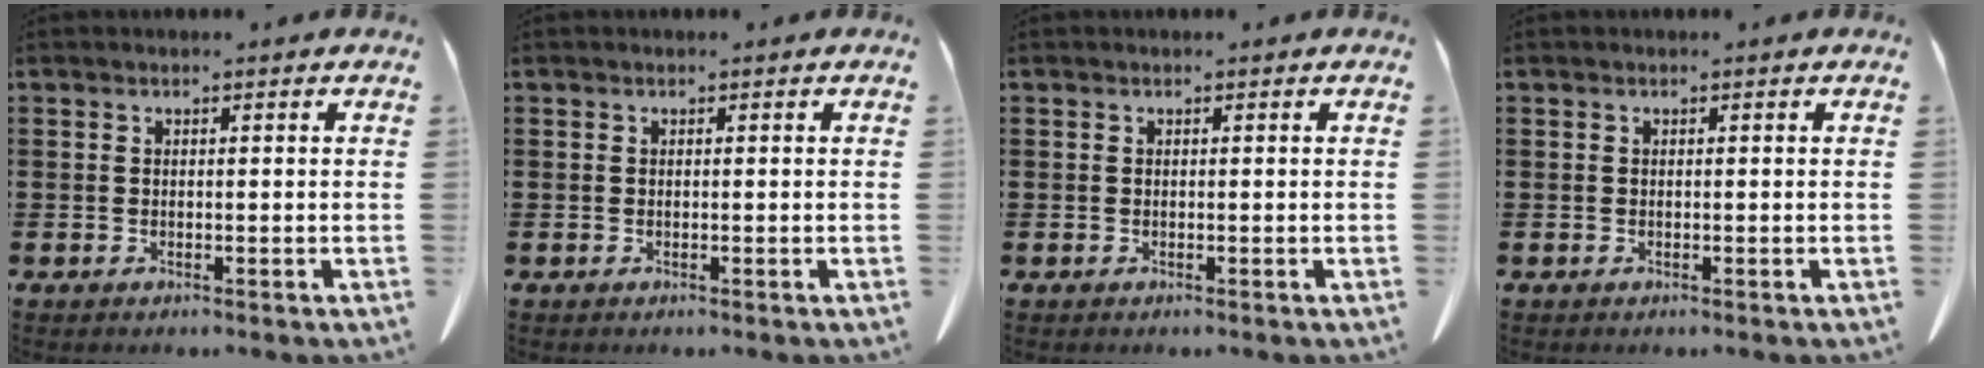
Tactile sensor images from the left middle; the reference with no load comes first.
{"total": 0.0}
{"total": 0.0}
{"total": 0.0}